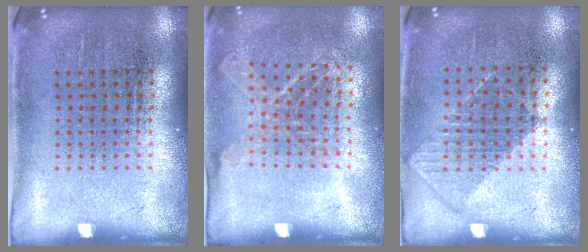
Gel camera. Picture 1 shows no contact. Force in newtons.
{"total": 1.1, "press": 1.0, "slide": 0.3}
{"total": 0.8, "press": 0.8, "slide": 0.4}